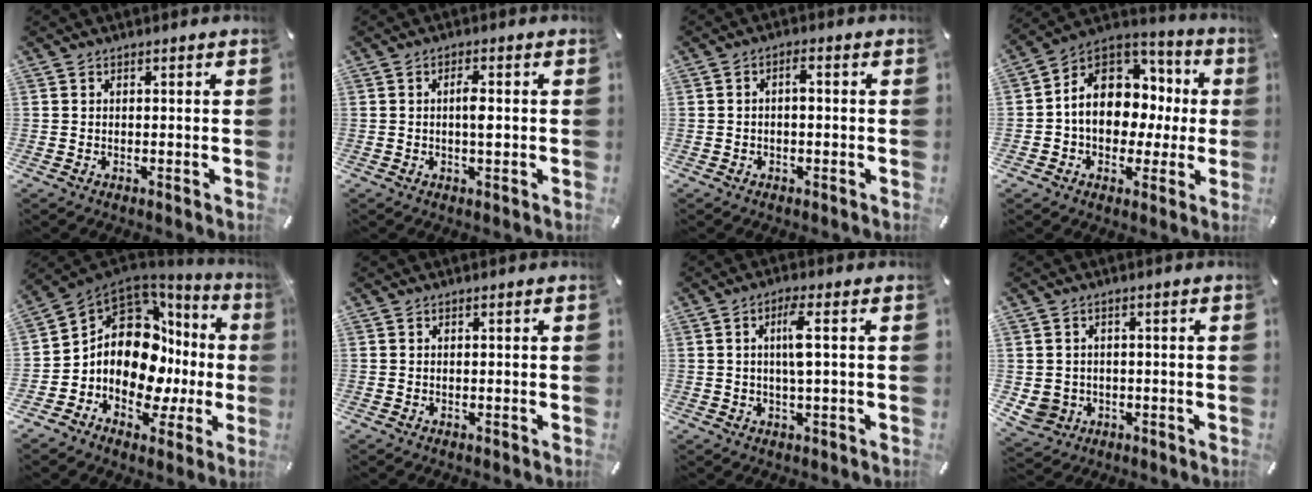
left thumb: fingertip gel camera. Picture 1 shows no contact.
{"total": 3.4, "force": [-0.1, 1.1, 3.2], "torque": [-0.054, 0.001, -0.005]}
{"total": 2.2, "force": [-0.5, 1.1, 1.9], "torque": [-0.036, 0.007, -0.011]}
{"total": 13.5, "force": [0.7, 11.1, 7.6], "torque": [-0.135, -0.007, 0.018]}
{"total": 14.4, "force": [1.1, 10.9, 9.3], "torque": [-0.168, -0.035, 0.019]}
{"total": 0.0}
{"total": 6.0, "force": [0.9, 1.0, 5.9], "torque": [-0.114, 0.002, 0.012]}
{"total": 3.7, "force": [-0.8, 3.4, 1.1], "torque": [-0.034, 0.001, -0.015]}